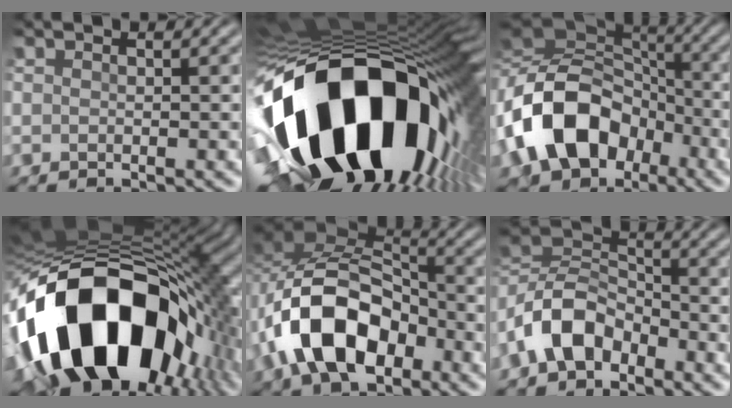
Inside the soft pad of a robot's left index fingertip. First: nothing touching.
{"total": 20.7, "force": [-6.2, 11.8, 15.9], "torque": [-0.292, -0.072, -0.073]}
{"total": 13.4, "force": [-4.6, 9.6, 8.2], "torque": [-0.170, -0.007, -0.084]}
{"total": 18.2, "force": [-6.2, 11.2, 12.9], "torque": [-0.229, -0.028, -0.085]}
{"total": 10.7, "force": [-4.2, 6.4, 7.5], "torque": [-0.142, 0.011, -0.077]}
{"total": 6.9, "force": [-3.8, 4.0, 4.1], "torque": [-0.089, 0.013, -0.087]}